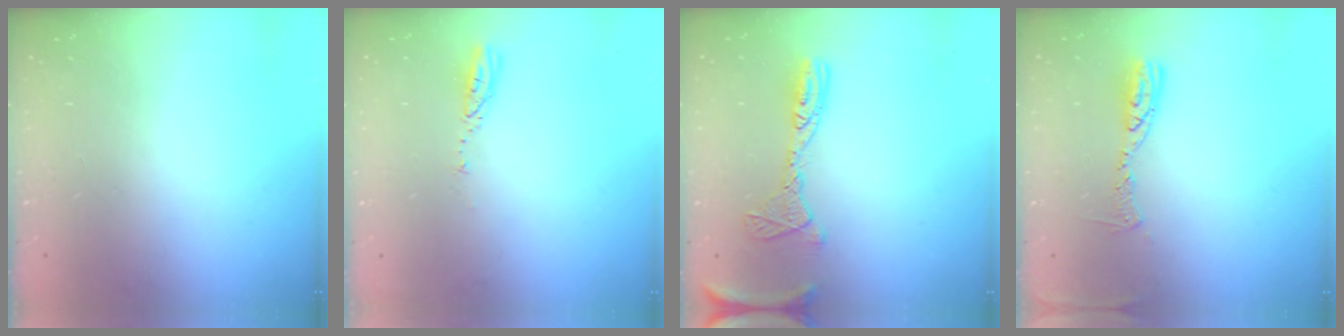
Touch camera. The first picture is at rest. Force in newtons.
{"total": 3.5, "press": 3.5, "slide": 0.3}
{"total": 12.9, "press": 12.8, "slide": 1.2}
{"total": 8.8, "press": 8.8, "slide": 0.9}